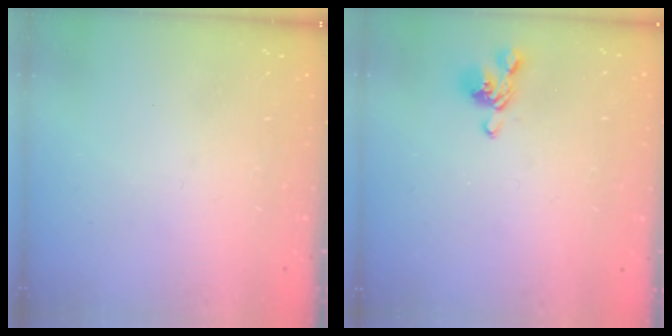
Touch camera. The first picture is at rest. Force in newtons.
{"total": 4.4, "press": 4.3, "slide": 0.5}